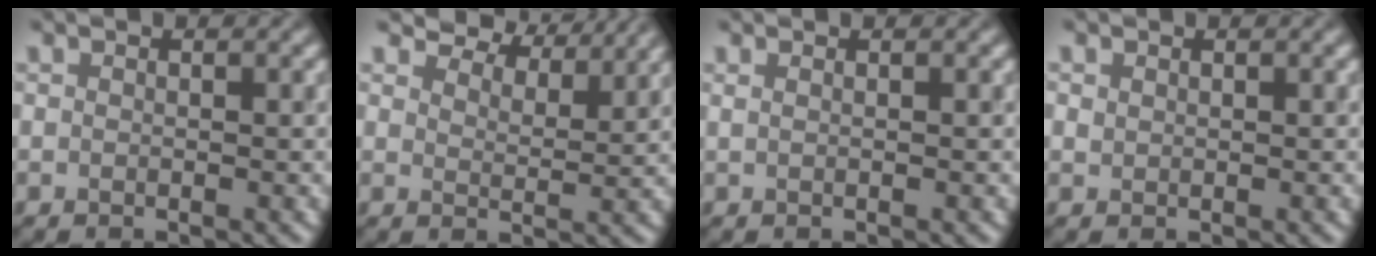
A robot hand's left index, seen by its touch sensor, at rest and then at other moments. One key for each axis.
{"total": 6.1, "fx": 5.7, "fy": 1.3, "fz": 1.7, "tx": -0.036, "ty": 0.002, "tz": 0.090}
{"total": 0.7, "fx": 0.5, "fy": 0.2, "fz": 0.5, "tx": -0.003, "ty": 0.001, "tz": 0.003}
{"total": 0.6, "fx": 0.4, "fy": 0.4, "fz": 0.0, "tx": 0.003, "ty": 0.004, "tz": 0.009}